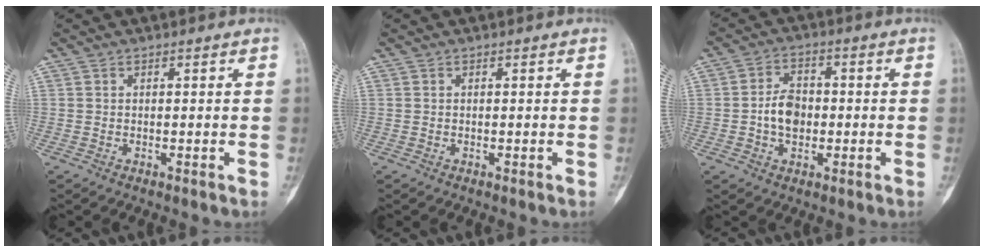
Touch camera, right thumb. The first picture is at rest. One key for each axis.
{"total": 0.0}
{"total": 6.5, "fx": -0.8, "fy": 4.6, "fz": 4.5, "tx": -0.063, "ty": 0.015, "tz": -0.017}